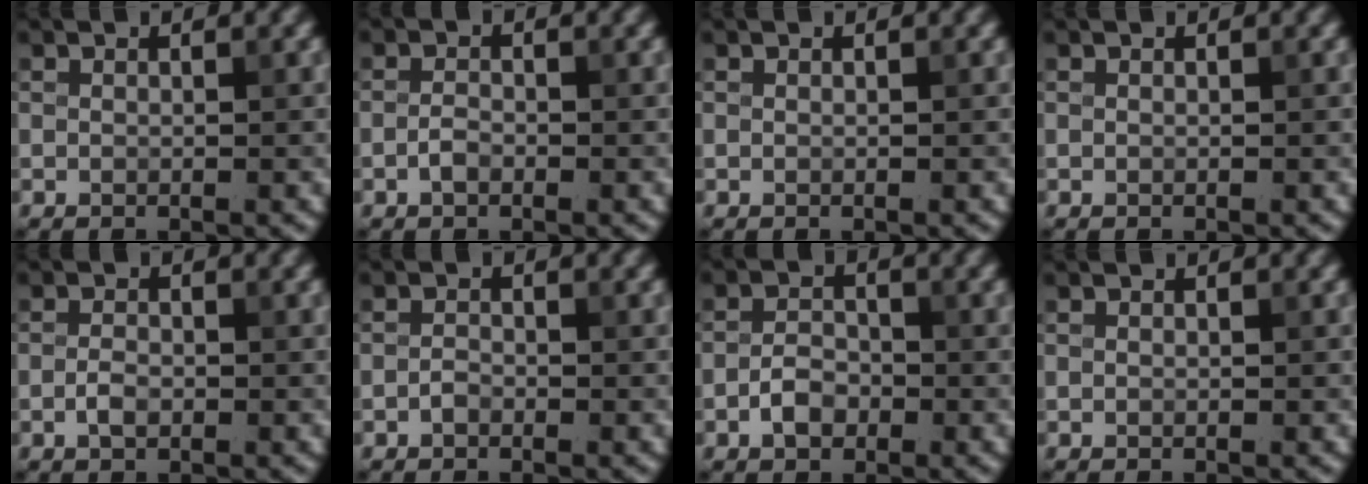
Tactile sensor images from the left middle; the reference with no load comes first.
{"total": 1.3, "force": [-0.6, 0.7, 0.8], "torque": [-0.017, 0.002, -0.016]}
{"total": 0.0}
{"total": 0.0}
{"total": 1.5, "force": [-0.6, 0.8, 1.1], "torque": [-0.022, 0.002, -0.014]}
{"total": 0.9, "force": [-0.5, 0.5, 0.5], "torque": [-0.010, 0.001, -0.013]}
{"total": 2.4, "force": [-1.1, 1.5, 1.5], "torque": [-0.025, 0.006, -0.025]}
{"total": 0.0}